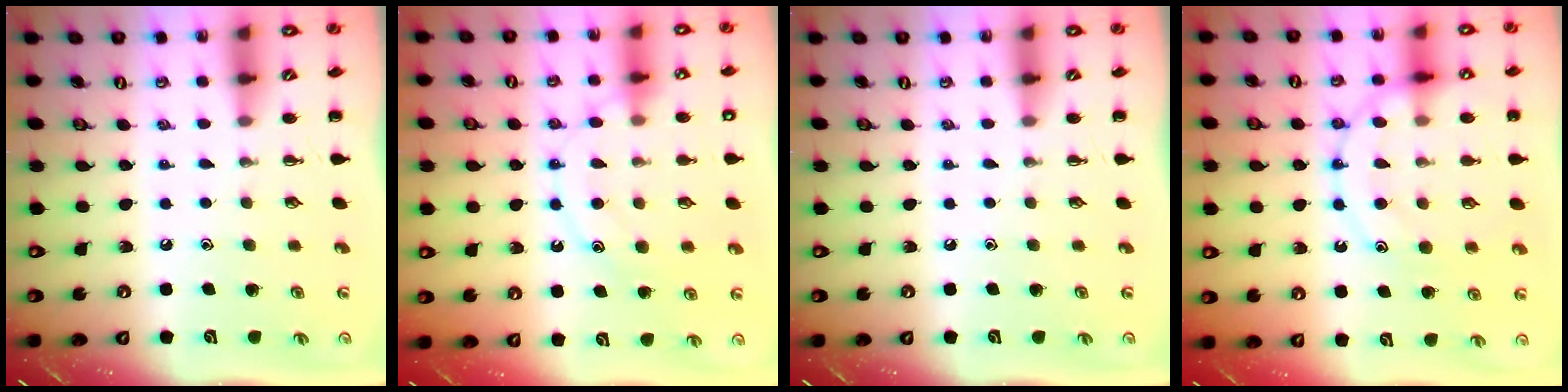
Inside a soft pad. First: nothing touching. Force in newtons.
{"total": 12.8, "press": 12.8, "slide": 0.7}
{"total": 0.0}
{"total": 13.5, "press": 13.4, "slide": 0.9}